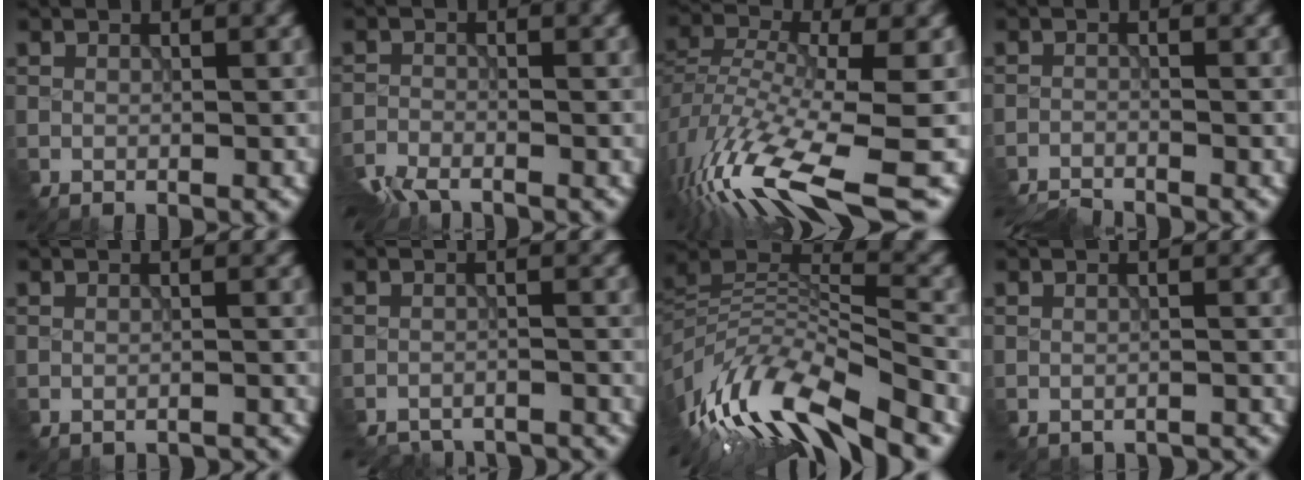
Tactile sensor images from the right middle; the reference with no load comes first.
{"total": 3.7, "force": [-3.4, 0.6, 1.5], "torque": [-0.040, -0.012, -0.065]}
{"total": 12.2, "force": [-7.1, 3.4, 9.4], "torque": [-0.202, -0.010, -0.115]}
{"total": 4.7, "force": [-4.6, 0.5, 0.8], "torque": [-0.012, -0.008, -0.069]}
{"total": 1.8, "force": [-1.7, 0.1, 0.4], "torque": [-0.001, -0.003, -0.026]}
{"total": 7.8, "force": [-7.7, 1.4, 0.4], "torque": [0.011, 0.007, -0.094]}
{"total": 10.8, "force": [-6.8, 3.3, 7.8], "torque": [-0.161, 0.018, -0.116]}
{"total": 2.6, "force": [-2.6, 0.2, 0.4], "torque": [-0.004, -0.002, -0.034]}